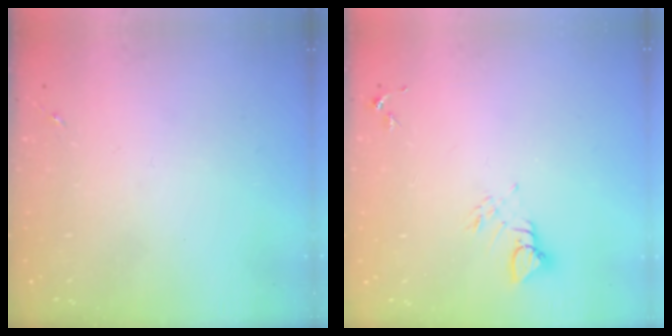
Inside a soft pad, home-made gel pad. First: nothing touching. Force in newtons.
{"total": 4.1, "press": 4.1, "slide": 0.2}